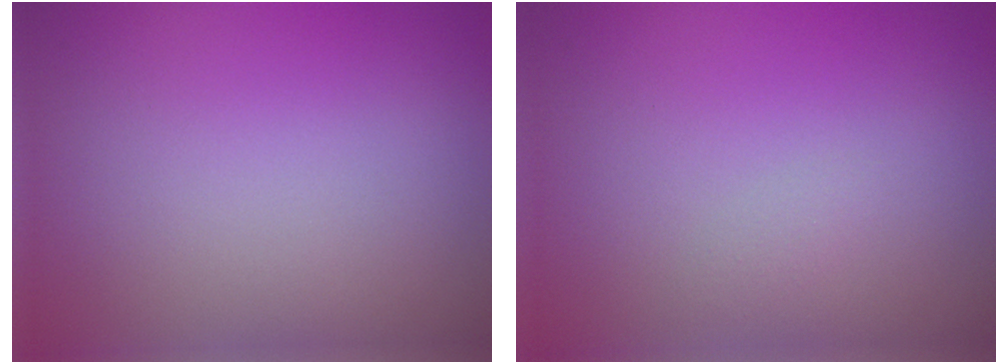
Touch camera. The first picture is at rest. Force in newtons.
{"total": 0.6, "press": 0.6, "slide": 0.0}